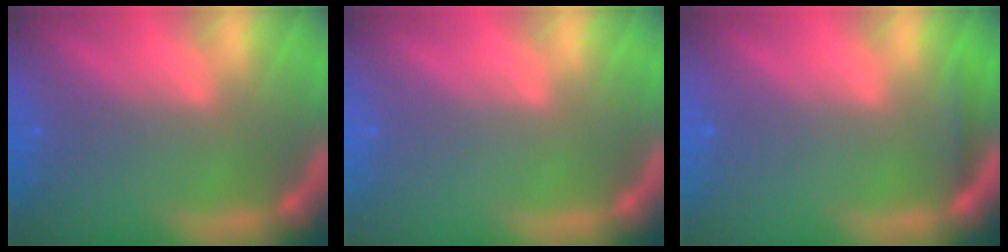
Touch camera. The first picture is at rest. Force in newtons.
{"total": 0.0}
{"total": 0.9}